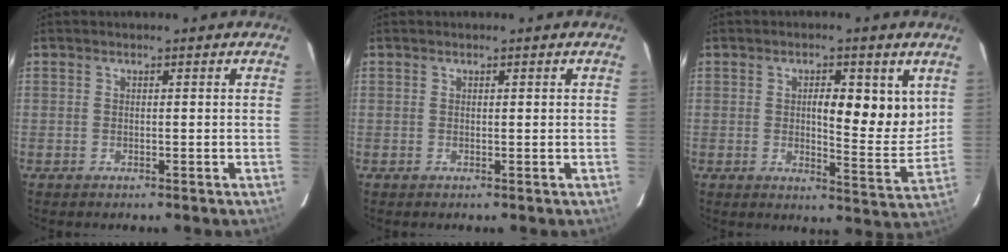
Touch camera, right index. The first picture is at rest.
{"total": 0.0}
{"total": 9.2, "force": [2.6, 2.7, 8.4], "torque": [-0.111, -0.008, 0.037]}